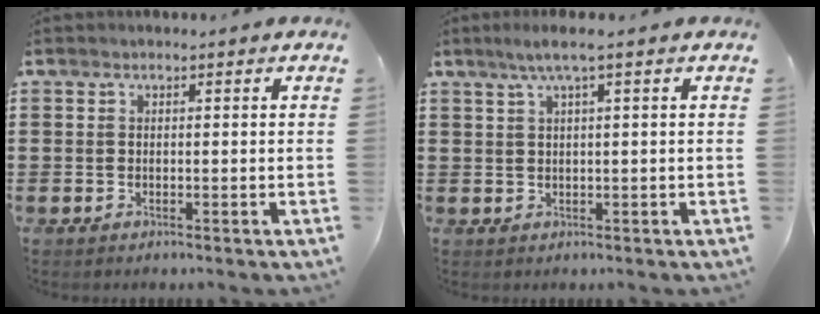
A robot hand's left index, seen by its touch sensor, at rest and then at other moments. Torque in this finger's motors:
{"motor_torque": [1.02, 1.11, 0.30, 0.05]}